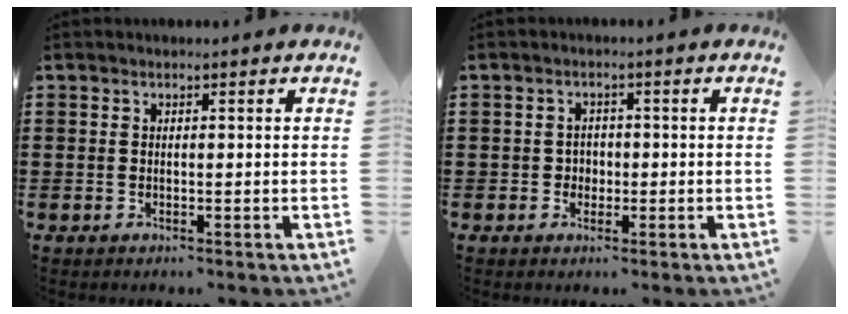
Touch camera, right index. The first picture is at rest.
{"total": 1.8, "force": [-0.4, 1.7, 0.5], "torque": [-0.016, 0.004, -0.011]}